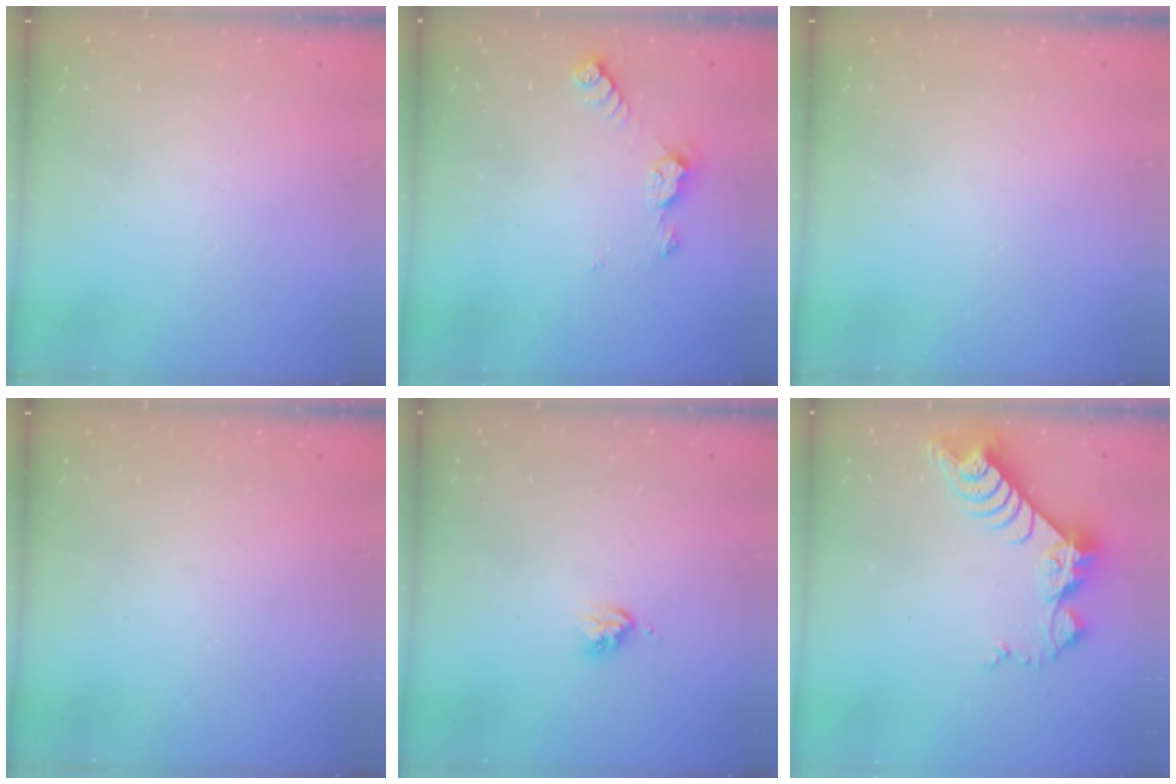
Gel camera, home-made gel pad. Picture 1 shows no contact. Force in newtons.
{"total": 5.5, "press": 5.4, "slide": 0.6}
{"total": 0.0}
{"total": 0.0}
{"total": 3.7, "press": 3.7, "slide": 0.5}
{"total": 9.3, "press": 9.3, "slide": 0.7}